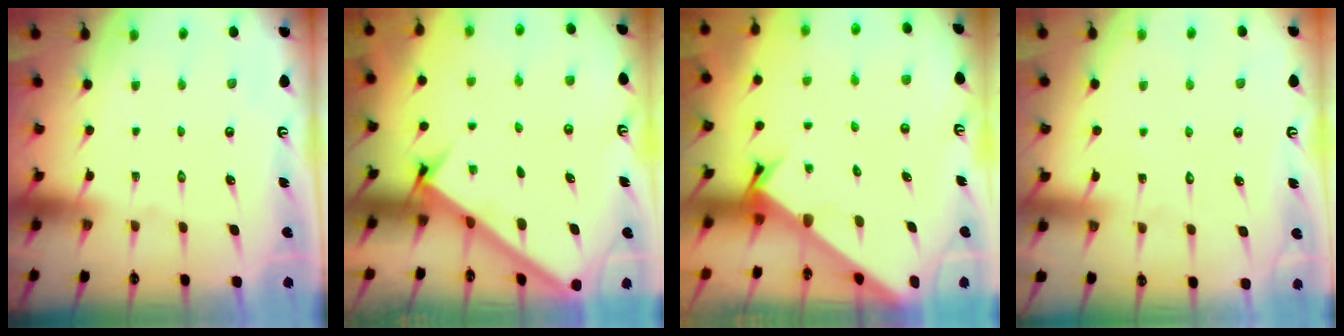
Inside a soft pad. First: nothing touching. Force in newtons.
{"total": 2.7, "press": 2.7, "slide": 0.3}
{"total": 2.3, "press": 2.3, "slide": 0.1}
{"total": 5.3, "press": 5.2, "slide": 0.4}